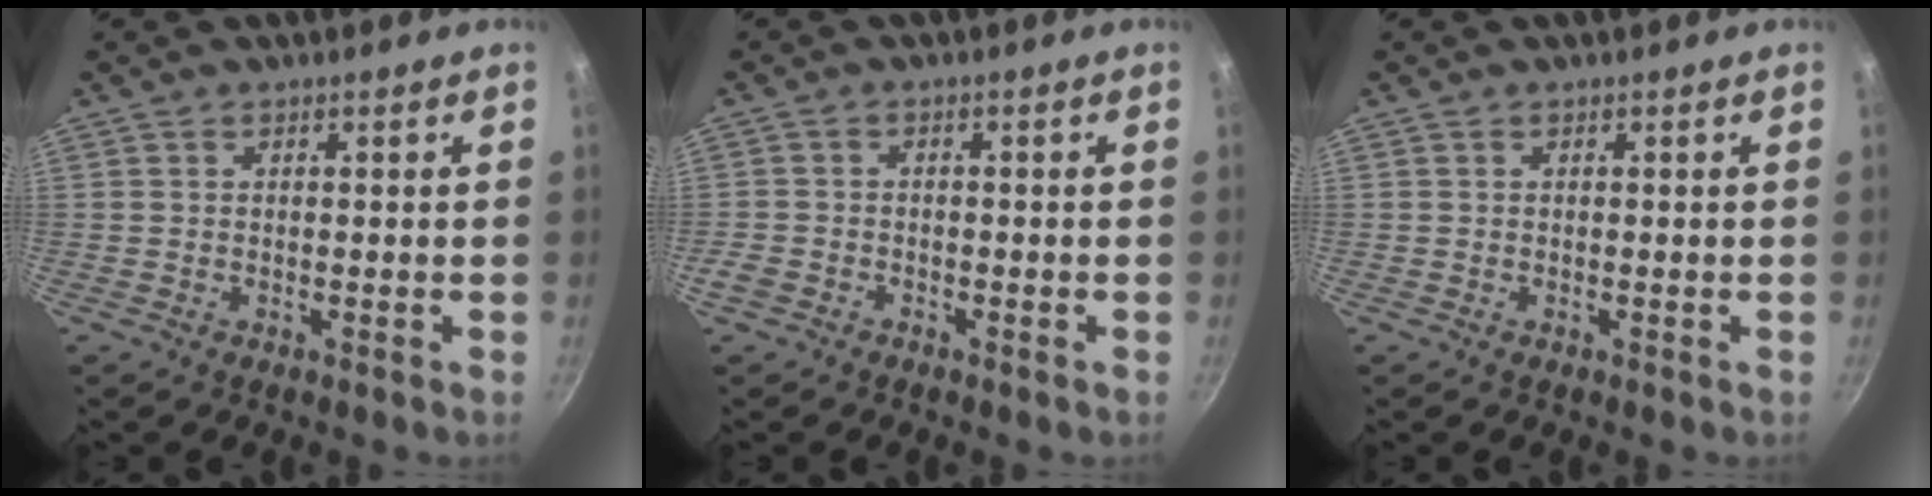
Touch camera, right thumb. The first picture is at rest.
{"total": 2.6, "force": [-1.8, 1.7, 1.0], "torque": [-0.031, 0.014, -0.036]}
{"total": 0.0}